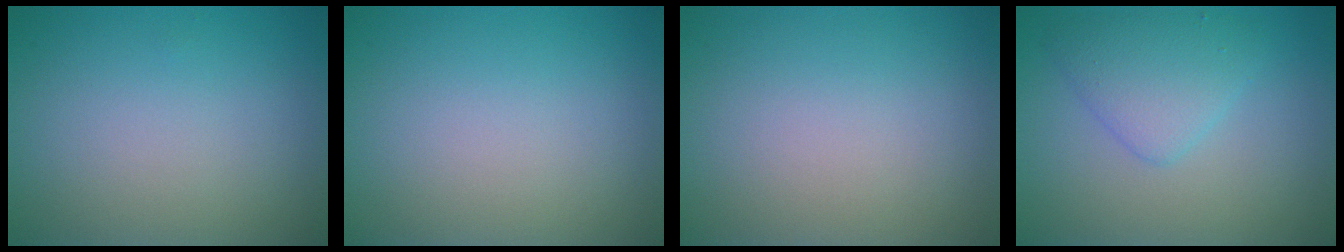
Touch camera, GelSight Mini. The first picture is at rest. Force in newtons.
{"total": 0.0}
{"total": 0.0}
{"total": 3.1, "press": 3.1, "slide": 0.0}